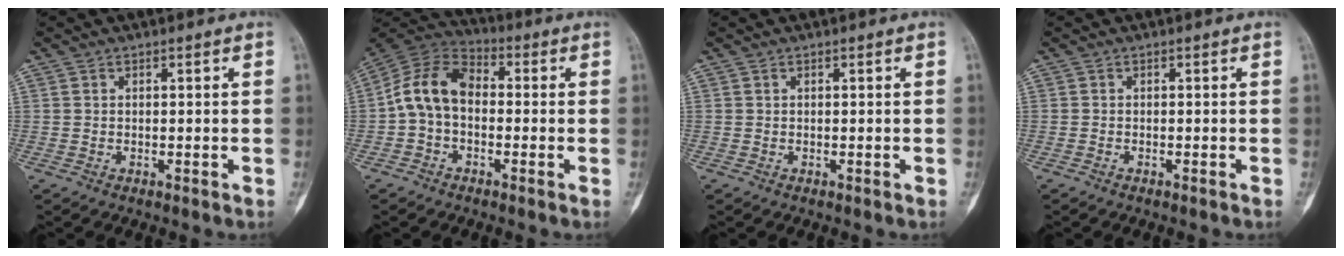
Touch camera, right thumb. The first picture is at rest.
{"total": 11.0, "force": [-0.7, 7.6, 7.9], "torque": [-0.136, 0.035, -0.031]}
{"total": 0.0}
{"total": 0.0}